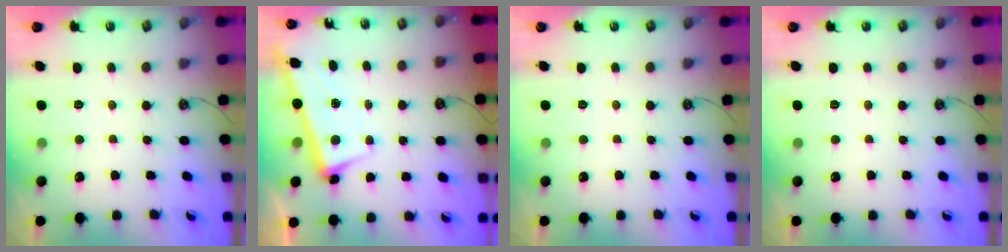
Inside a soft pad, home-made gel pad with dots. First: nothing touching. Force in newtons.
{"total": 2.6, "press": 2.4, "slide": 0.9}
{"total": 0.0}
{"total": 0.0}